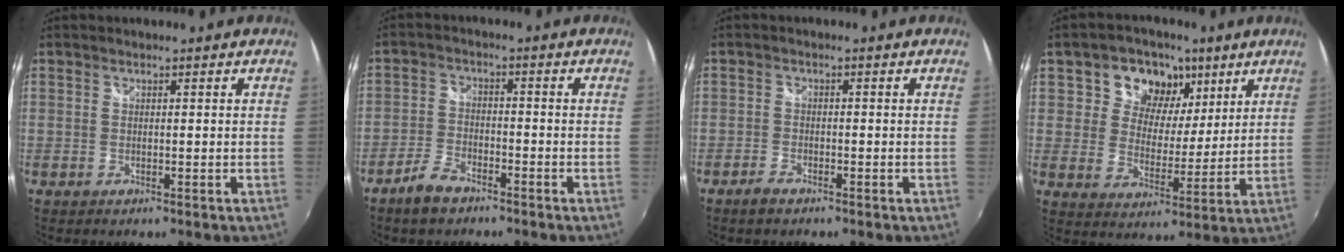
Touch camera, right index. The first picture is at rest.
{"total": 5.4, "force": [-4.0, 2.4, 2.7], "torque": [-0.069, 0.005, -0.075]}
{"total": 2.2, "force": [-1.8, 0.8, 0.9], "torque": [-0.027, 0.001, -0.036]}
{"total": 11.5, "force": [5.6, 8.8, 5.0], "torque": [-0.093, 0.007, 0.088]}